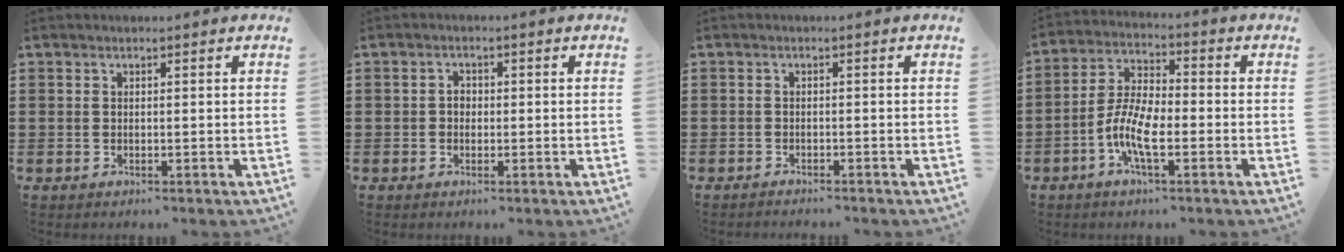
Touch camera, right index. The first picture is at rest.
{"total": 1.4, "force": [-0.3, 1.1, 0.8], "torque": [-0.018, 0.003, -0.006]}
{"total": 1.0, "force": [-1.0, 0.1, -0.1], "torque": [-0.001, 0.003, -0.022]}
{"total": 7.7, "force": [-2.9, 2.7, 6.6], "torque": [-0.158, -0.010, -0.061]}